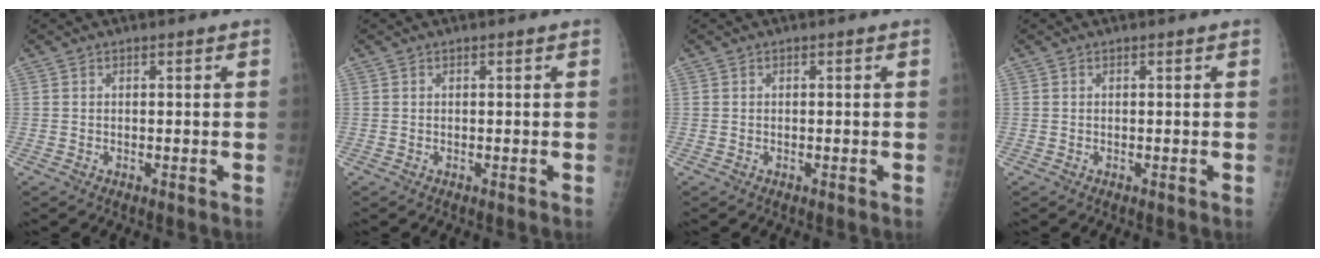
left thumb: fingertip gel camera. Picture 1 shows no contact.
{"total": 0.0}
{"total": 0.0}
{"total": 0.0}